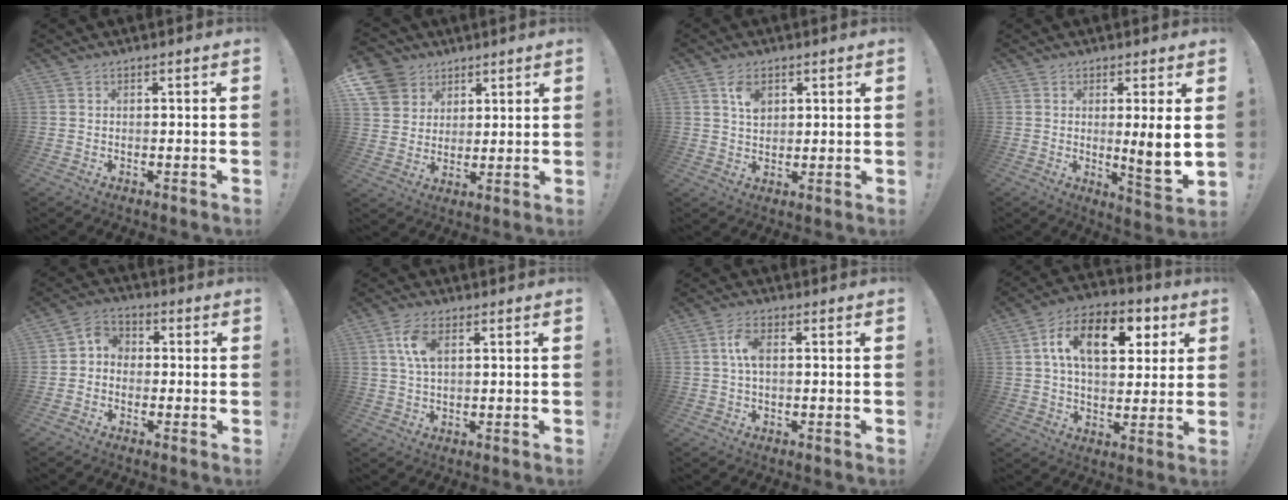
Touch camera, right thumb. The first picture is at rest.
{"total": 10.2, "force": [5.5, 8.2, 2.6], "torque": [-0.038, -0.035, 0.113]}
{"total": 5.2, "force": [2.3, 3.4, 3.2], "torque": [-0.048, -0.002, 0.042]}
{"total": 7.5, "force": [1.6, 0.0, 7.4], "torque": [-0.100, -0.024, 0.023]}
{"total": 5.0, "force": [-2.0, 4.2, 1.9], "torque": [-0.039, 0.023, -0.034]}
{"total": 6.9, "force": [2.1, 3.8, 5.3], "torque": [-0.093, -0.001, 0.037]}
{"total": 5.3, "force": [0.7, 2.6, 4.5], "torque": [-0.082, 0.005, 0.011]}
{"total": 16.6, "force": [5.2, 10.0, 12.3], "torque": [-0.184, -0.005, 0.089]}